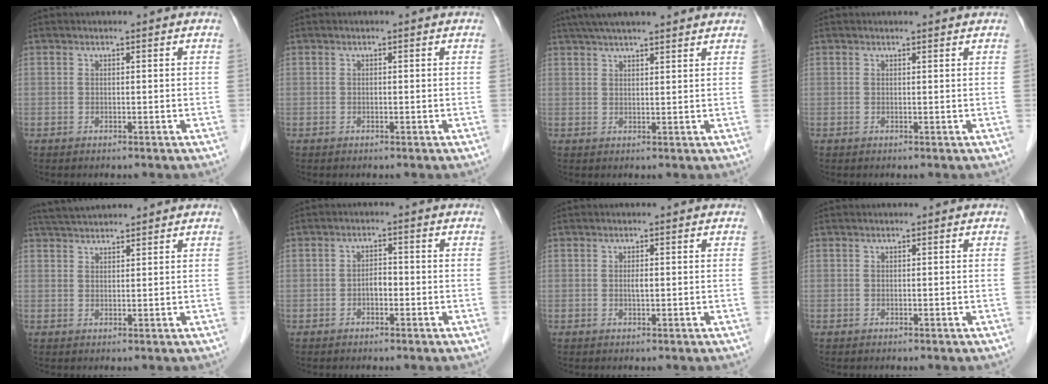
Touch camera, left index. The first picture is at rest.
{"total": 0.0}
{"total": 12.3, "force": [10.5, 1.4, 6.3], "torque": [-0.102, 0.043, 0.148]}
{"total": 0.9, "force": [0.8, -0.1, 0.0], "torque": [-0.011, -0.004, 0.008]}
{"total": 4.7, "force": [4.4, 0.3, 1.5], "torque": [-0.028, 0.032, 0.083]}
{"total": 2.0, "force": [-0.8, 1.0, 1.5], "torque": [-0.021, 0.008, -0.013]}
{"total": 0.9, "force": [0.0, 0.2, 0.9], "torque": [-0.015, 0.000, 0.001]}
{"total": 0.0}